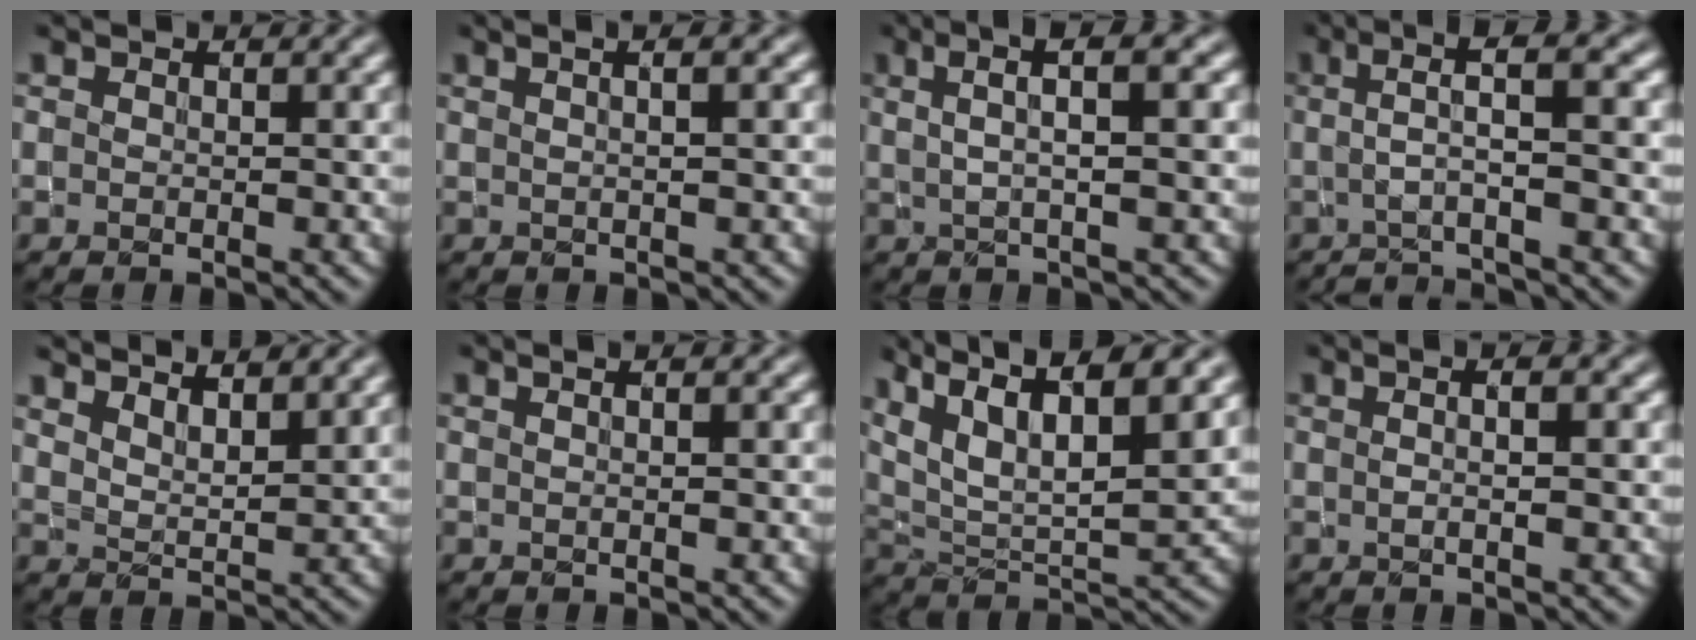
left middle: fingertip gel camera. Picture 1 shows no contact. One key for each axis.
{"total": 5.1, "fx": 2.0, "fy": 2.4, "fz": 4.1, "tx": -0.017, "ty": 0.030, "tz": -0.008}
{"total": 4.9, "fx": 1.6, "fy": 1.0, "fz": 4.5, "tx": -0.069, "ty": 0.010, "tz": 0.024}
{"total": 4.0, "fx": 0.2, "fy": 0.5, "fz": 4.0, "tx": -0.059, "ty": 0.005, "tz": -0.006}
{"total": 5.8, "fx": 4.9, "fy": 1.7, "fz": 2.8, "tx": -0.025, "ty": 0.021, "tz": 0.051}
{"total": 2.4, "fx": 1.0, "fy": 0.9, "fz": 2.0, "tx": -0.014, "ty": 0.003, "tz": -0.002}
{"total": 12.8, "fx": 7.6, "fy": 4.6, "fz": 9.2, "tx": -0.182, "ty": 0.023, "tz": 0.105}
{"total": 4.2, "fx": 1.2, "fy": 1.6, "fz": 3.6, "tx": -0.030, "ty": 0.010, "tz": -0.005}